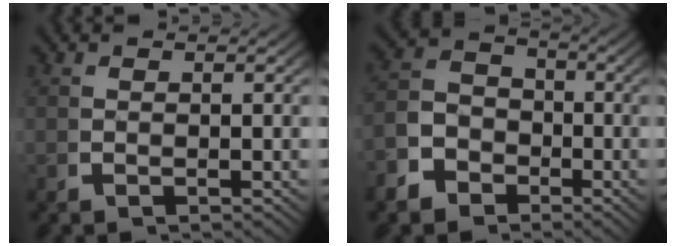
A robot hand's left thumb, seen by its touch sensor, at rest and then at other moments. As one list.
[{"total": 6.6, "force": [-2.2, 5.7, 2.7], "torque": [-0.031, -0.008, -0.049]}]